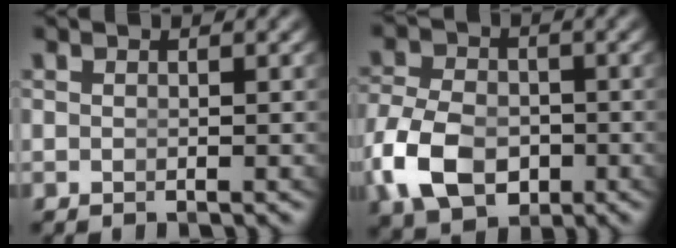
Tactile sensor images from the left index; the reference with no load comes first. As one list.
[{"total": 6.8, "force": [-2.3, 5.0, 4.0], "torque": [-0.086, -0.034, -0.024]}]